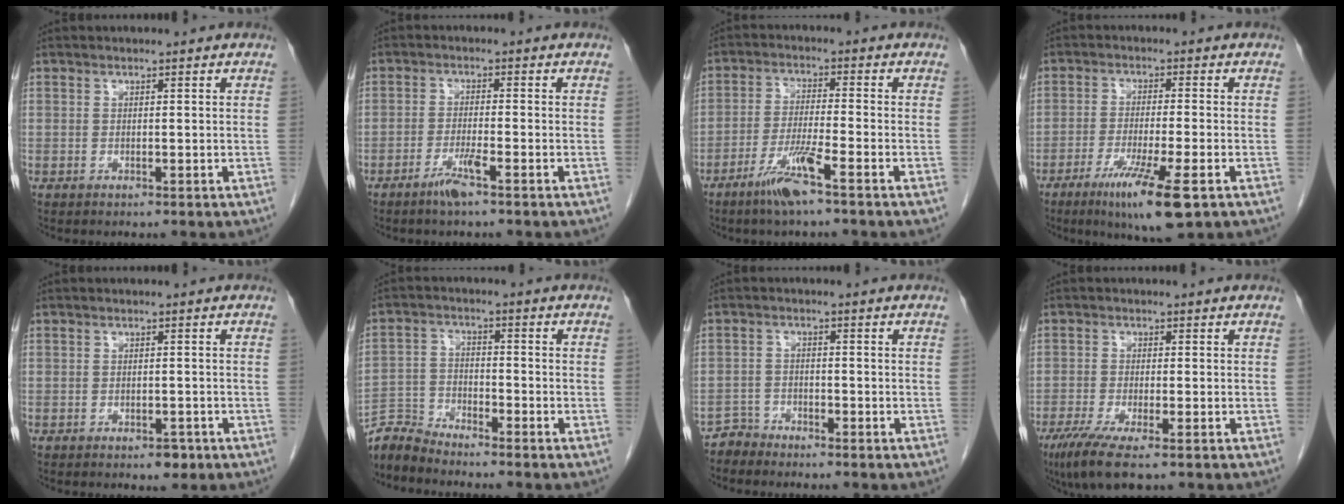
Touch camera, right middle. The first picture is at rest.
{"total": 3.4, "force": [-2.3, -0.2, 2.5], "torque": [-0.051, -0.006, -0.045]}
{"total": 6.6, "force": [-4.1, -0.4, 5.1], "torque": [-0.103, -0.010, -0.081]}
{"total": 9.8, "force": [-5.2, 0.2, 8.2], "torque": [-0.153, -0.030, -0.084]}
{"total": 1.8, "force": [-1.1, 0.9, 1.1], "torque": [-0.016, 0.000, -0.009]}
{"total": 5.6, "force": [-5.5, -0.3, -0.4], "torque": [0.003, -0.007, -0.108]}
{"total": 2.4, "force": [-2.2, 0.5, -0.9], "torque": [0.022, -0.004, -0.044]}
{"total": 6.6, "force": [-4.2, 0.7, 5.0], "torque": [-0.095, -0.022, -0.071]}